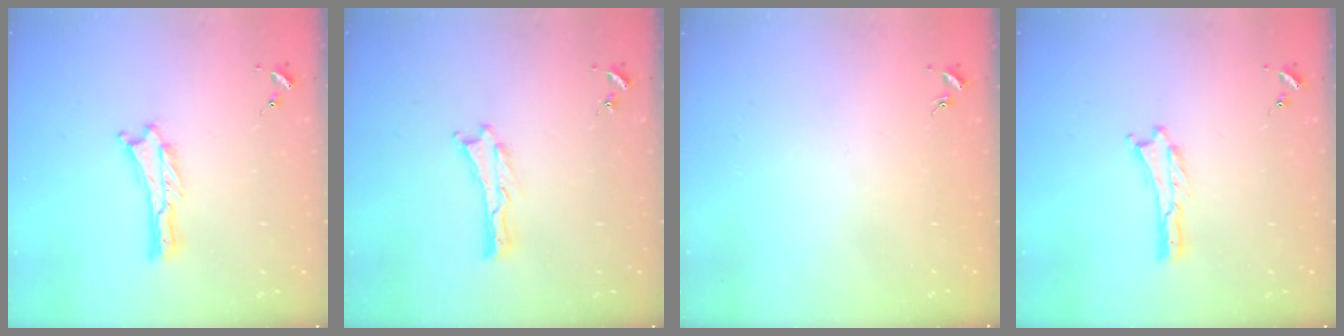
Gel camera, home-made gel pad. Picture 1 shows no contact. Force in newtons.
{"total": 0.0}
{"total": 0.0}
{"total": 0.0}